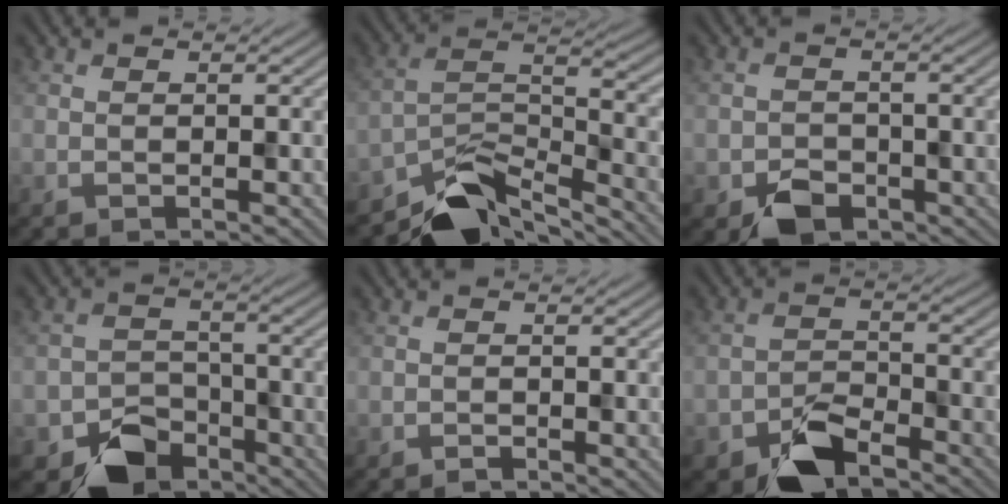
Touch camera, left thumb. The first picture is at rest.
{"total": 9.5, "force": [-7.1, 3.5, 5.2], "torque": [-0.086, -0.010, -0.141]}
{"total": 4.2, "force": [-2.5, 2.9, 1.8], "torque": [-0.031, -0.012, -0.049]}
{"total": 7.4, "force": [-4.7, 5.0, 2.9], "torque": [-0.045, -0.013, -0.085]}
{"total": 0.6, "force": [-0.6, 0.1, 0.2], "torque": [-0.002, 0.000, -0.011]}
{"total": 6.5, "force": [-4.6, 2.8, 3.7], "torque": [-0.063, 0.001, -0.090]}